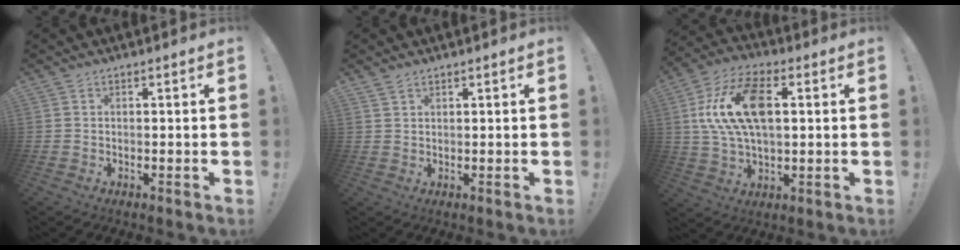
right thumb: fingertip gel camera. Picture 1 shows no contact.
{"total": 1.9, "force": [1.6, 0.7, 0.6], "torque": [-0.008, -0.008, 0.030]}
{"total": 17.7, "force": [3.7, 10.0, 14.1], "torque": [-0.251, 0.005, 0.065]}